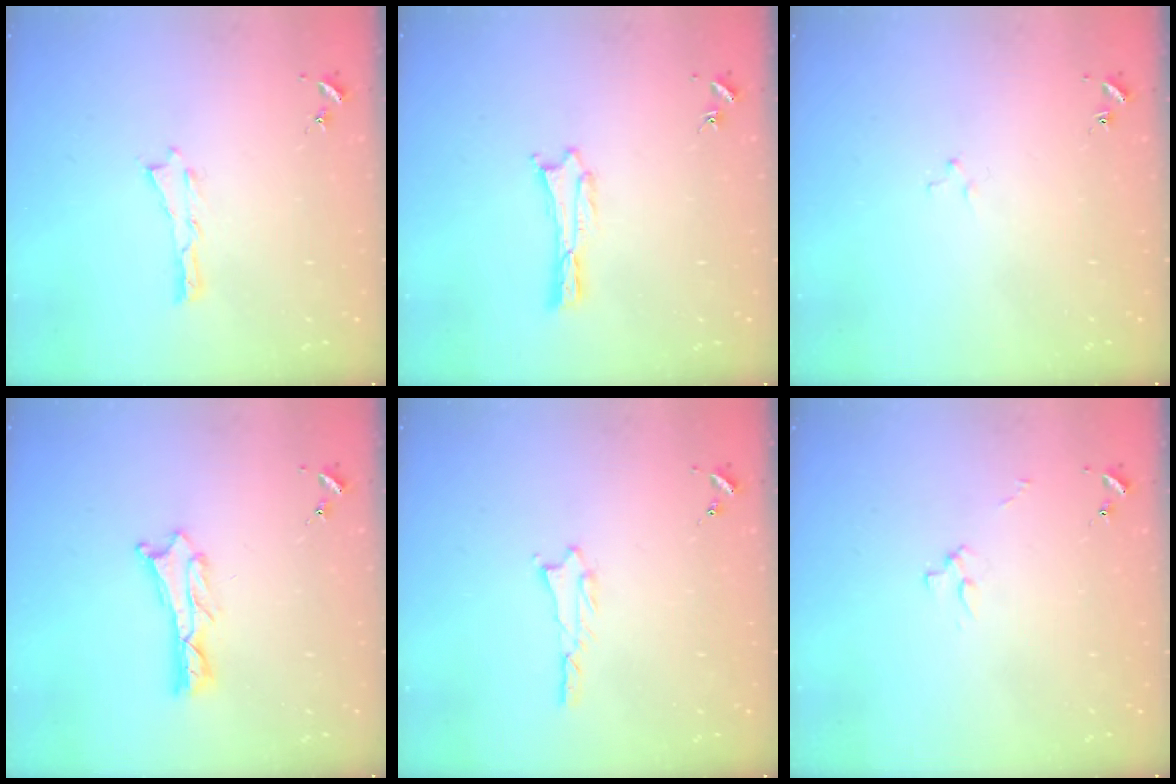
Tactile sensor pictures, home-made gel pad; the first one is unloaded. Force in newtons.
{"total": 0.7, "press": 0.7, "slide": 0.1}
{"total": 1.5, "press": 1.5, "slide": 0.2}
{"total": 1.1, "press": 1.0, "slide": 0.2}
{"total": 0.9, "press": 0.9, "slide": 0.2}
{"total": 2.5, "press": 2.5, "slide": 0.3}